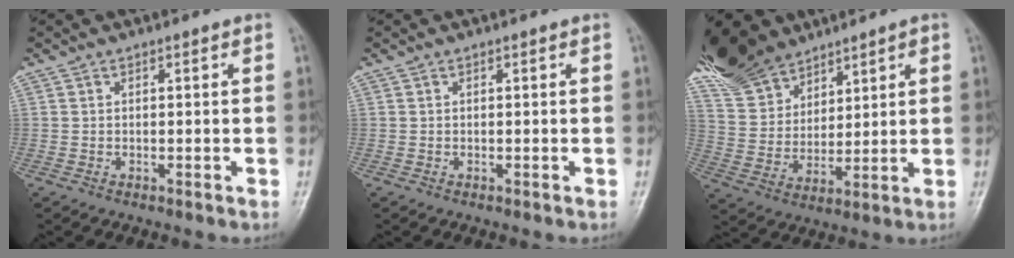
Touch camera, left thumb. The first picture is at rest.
{"total": 0.0}
{"total": 17.4, "force": [12.8, 9.4, 7.1], "torque": [-0.119, -0.024, 0.249]}